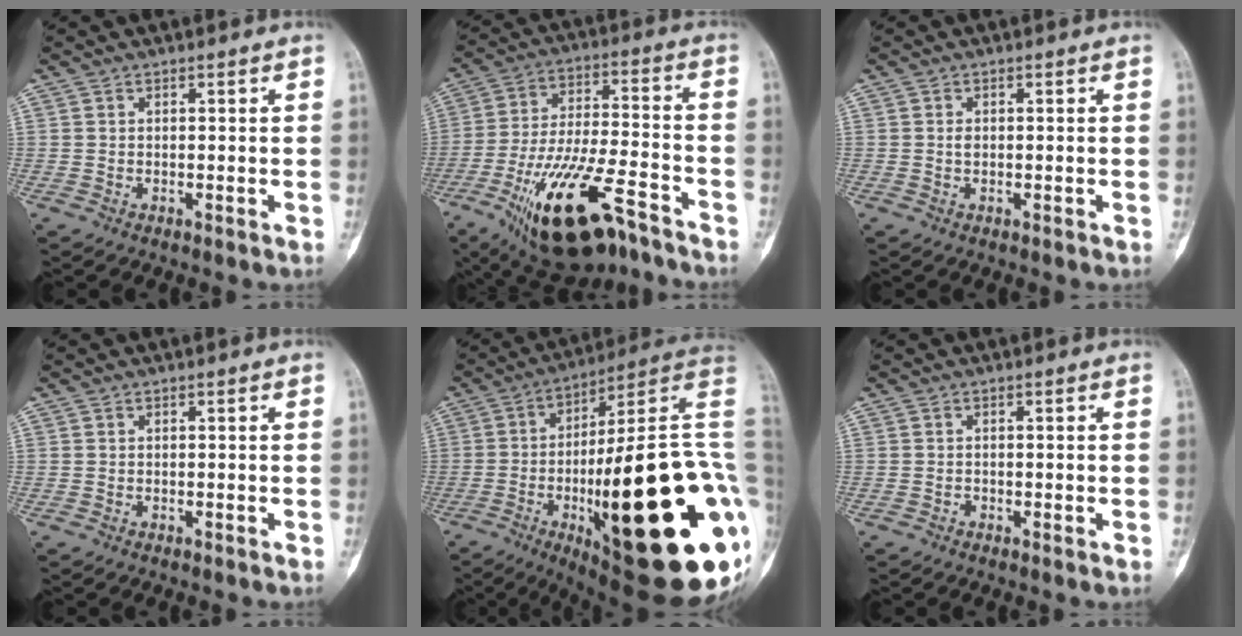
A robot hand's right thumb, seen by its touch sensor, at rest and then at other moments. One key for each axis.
{"total": 22.1, "fx": -13.0, "fy": 7.9, "fz": 16.0, "tx": -0.302, "ty": 0.054, "tz": -0.218}
{"total": 0.9, "fx": 0.0, "fy": 0.6, "fz": 0.7, "tx": -0.010, "ty": 0.001, "tz": 0.000}
{"total": 0.0}
{"total": 40.4, "fx": -7.9, "fy": 10.6, "fz": 38.2, "tx": -0.476, "ty": 0.023, "tz": -0.115}
{"total": 0.8, "fx": -0.3, "fy": 0.4, "fz": 0.6, "tx": -0.005, "ty": -0.001, "tz": -0.006}